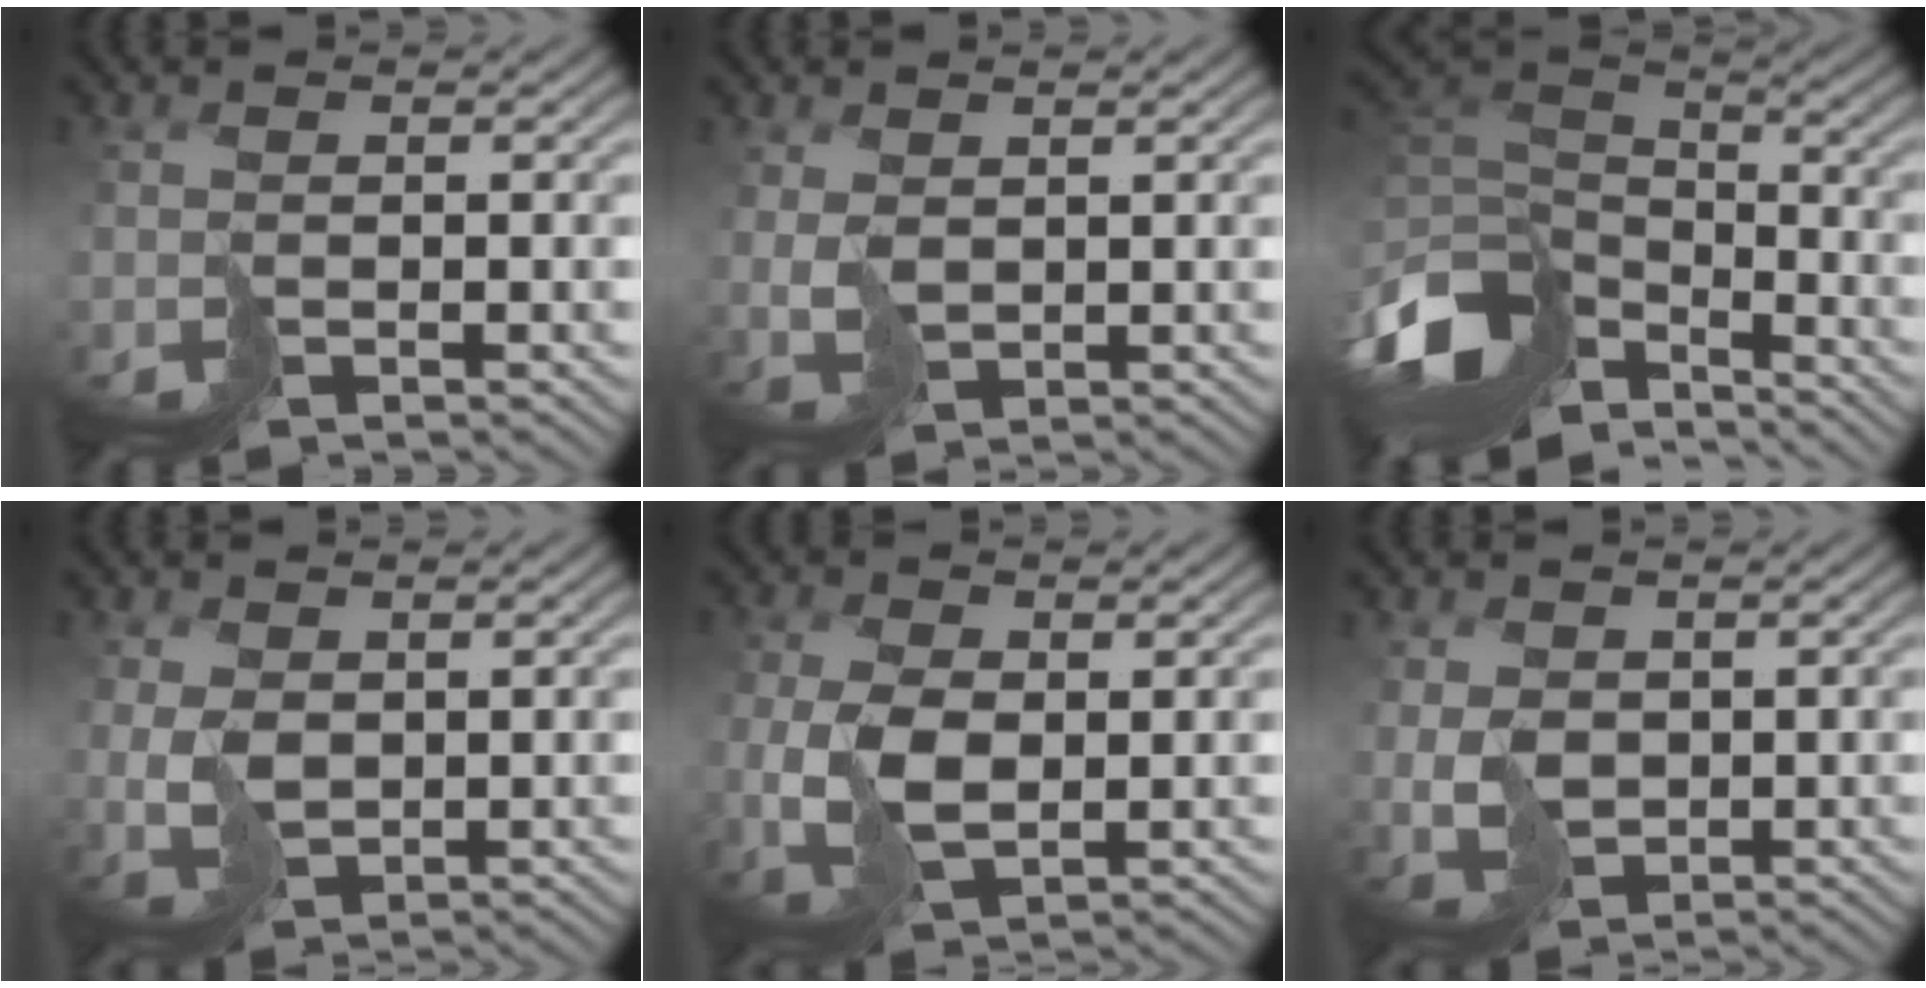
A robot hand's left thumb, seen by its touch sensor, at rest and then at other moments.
{"total": 1.9, "force": [1.1, 1.3, 0.7], "torque": [-0.032, -0.004, 0.031]}
{"total": 11.7, "force": [-5.8, 7.8, 6.6], "torque": [-0.208, -0.012, -0.098]}
{"total": 3.0, "force": [1.0, 2.3, 1.7], "torque": [-0.059, -0.002, 0.028]}
{"total": 5.9, "force": [-0.4, 3.9, 4.3], "torque": [-0.117, -0.009, -0.003]}
{"total": 3.1, "force": [1.1, 2.6, 1.2], "torque": [-0.037, -0.002, 0.029]}